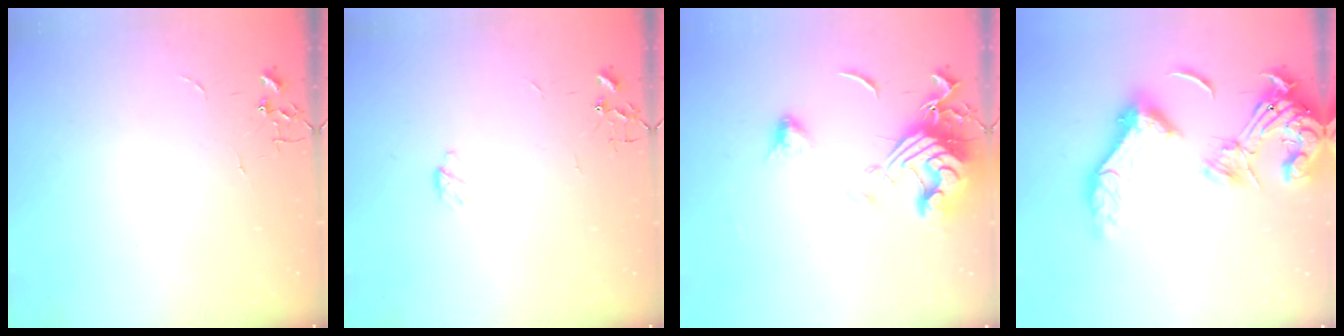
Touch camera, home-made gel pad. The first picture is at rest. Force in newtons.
{"total": 3.2, "press": 3.2, "slide": 0.3}
{"total": 15.9, "press": 15.7, "slide": 2.1}
{"total": 20.7, "press": 20.5, "slide": 2.6}